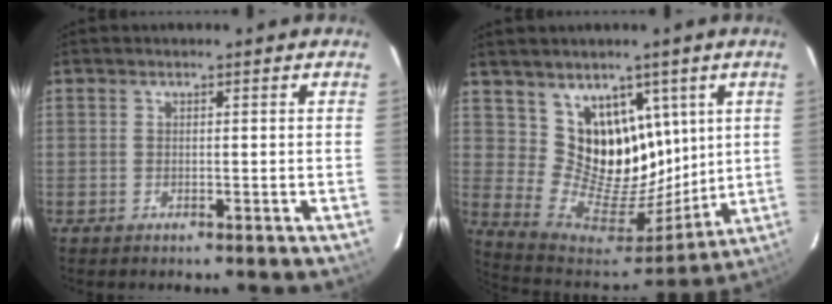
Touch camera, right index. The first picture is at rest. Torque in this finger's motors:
{"motor_torque": [0.62, 0.12, 0.35, 0.10]}